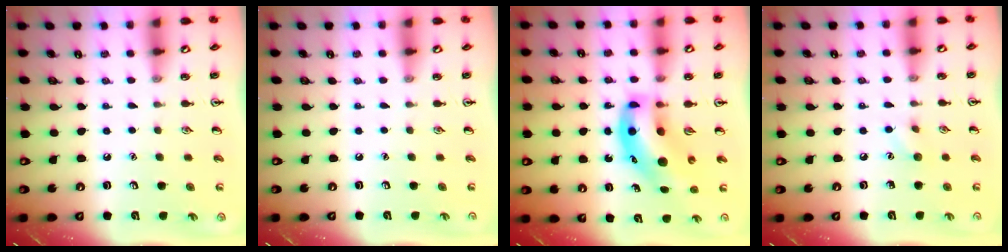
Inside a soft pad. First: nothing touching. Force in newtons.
{"total": 0.0}
{"total": 12.9, "press": 12.5, "slide": 3.5}
{"total": 5.7, "press": 5.5, "slide": 1.8}